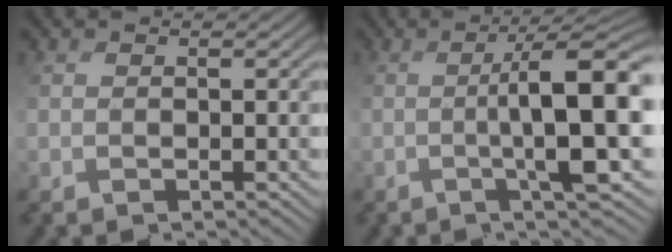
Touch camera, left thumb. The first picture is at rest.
{"total": 10.0, "force": [-0.5, 1.0, 9.9], "torque": [-0.143, 0.016, -0.003]}